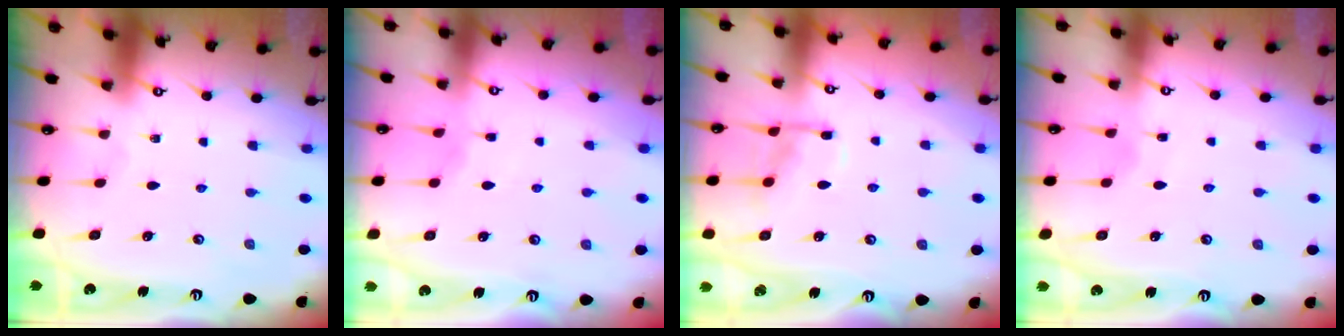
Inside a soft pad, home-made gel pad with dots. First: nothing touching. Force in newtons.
{"total": 1.5, "press": 1.5, "slide": 0.4}
{"total": 7.6, "press": 7.6, "slide": 0.3}
{"total": 2.2, "press": 2.2, "slide": 0.3}